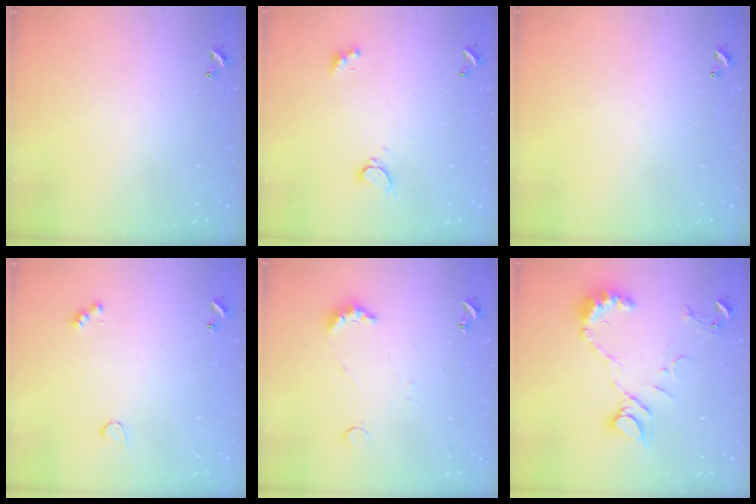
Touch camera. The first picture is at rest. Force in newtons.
{"total": 2.3, "press": 2.2, "slide": 0.7}
{"total": 0.0}
{"total": 2.6, "press": 2.5, "slide": 0.5}
{"total": 3.7, "press": 3.6, "slide": 0.8}
{"total": 11.1, "press": 11.0, "slide": 1.3}